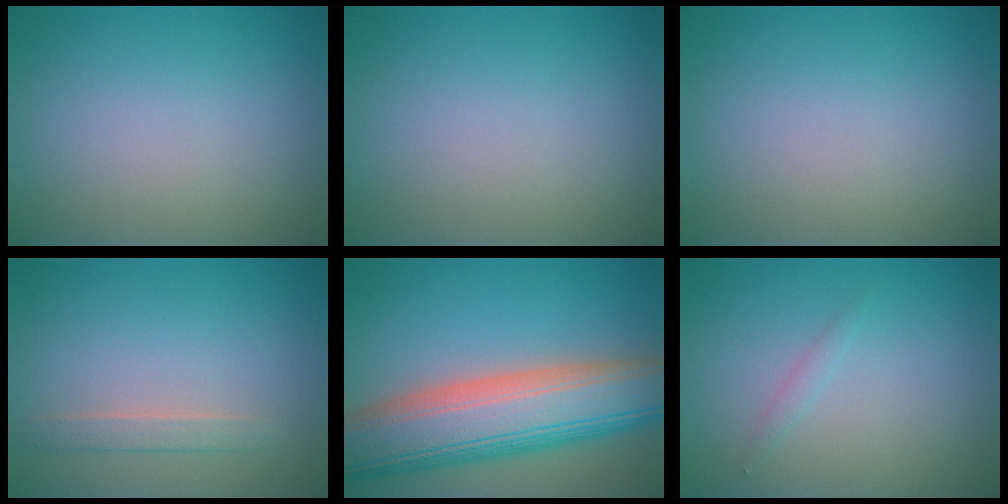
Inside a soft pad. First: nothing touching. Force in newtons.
{"total": 0.0}
{"total": 0.0}
{"total": 1.3, "press": 1.3, "slide": 0.1}
{"total": 12.0, "press": 12.0, "slide": 0.7}
{"total": 0.8, "press": 0.8, "slide": 0.0}